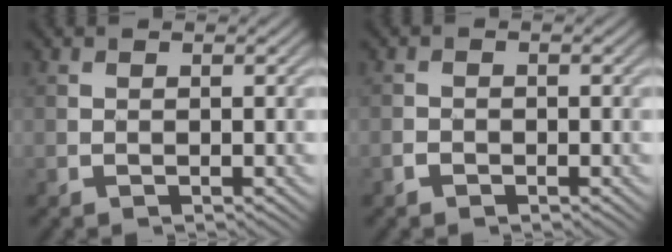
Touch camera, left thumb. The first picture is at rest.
{"total": 1.0, "force": [-0.7, 0.7, 0.4], "torque": [-0.006, 0.000, -0.015]}